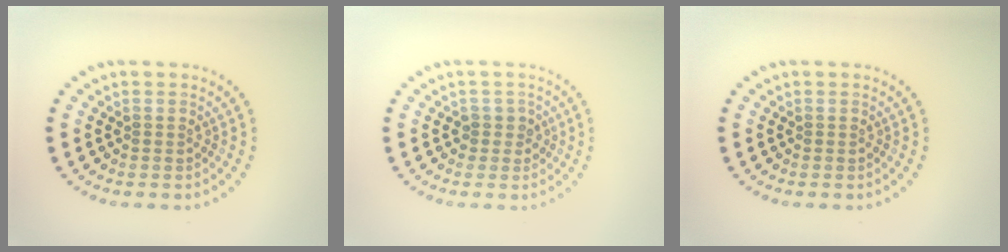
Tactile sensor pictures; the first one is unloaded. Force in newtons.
{"total": 1.4, "press": 1.1, "slide": 0.8}
{"total": 0.0}